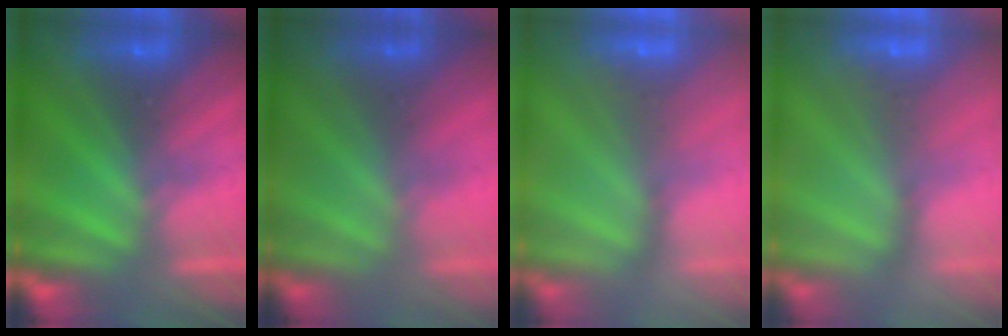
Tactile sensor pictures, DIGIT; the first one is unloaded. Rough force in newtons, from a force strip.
{"total": 1.0}
{"total": 2.5}
{"total": 2.5}